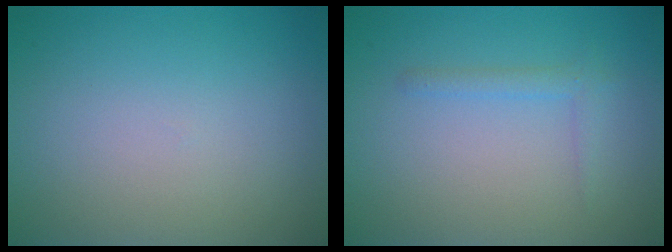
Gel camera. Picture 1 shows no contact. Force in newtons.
{"total": 1.1, "press": 1.1, "slide": 0.1}